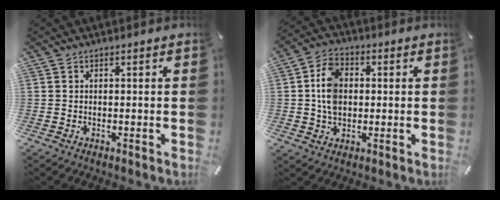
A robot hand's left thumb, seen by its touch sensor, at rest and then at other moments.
{"total": 7.7, "force": [0.4, 5.9, 5.0], "torque": [-0.096, 0.004, 0.006]}